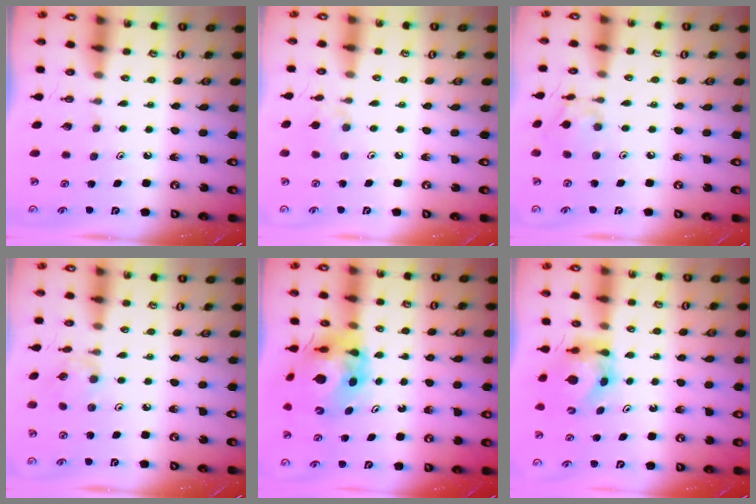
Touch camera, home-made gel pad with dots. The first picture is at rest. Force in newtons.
{"total": 2.8, "press": 2.7, "slide": 0.5}
{"total": 8.2, "press": 8.2, "slide": 0.5}
{"total": 1.6, "press": 1.5, "slide": 0.3}
{"total": 12.0, "press": 11.9, "slide": 1.4}
{"total": 5.6, "press": 5.6, "slide": 0.4}